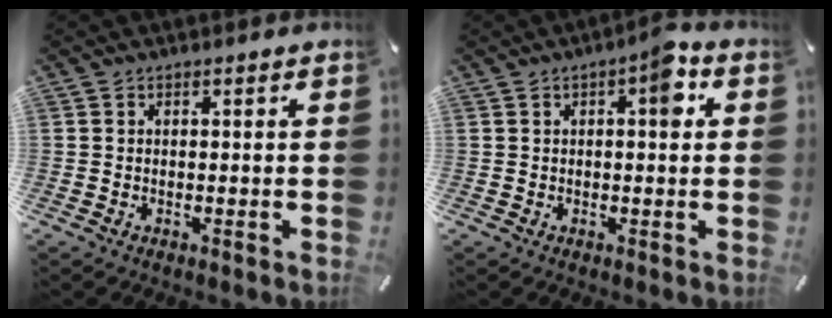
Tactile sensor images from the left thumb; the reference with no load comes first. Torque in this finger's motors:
{"motor_torque": [1.11, 1.06, 0.56, -0.70, 0.19]}